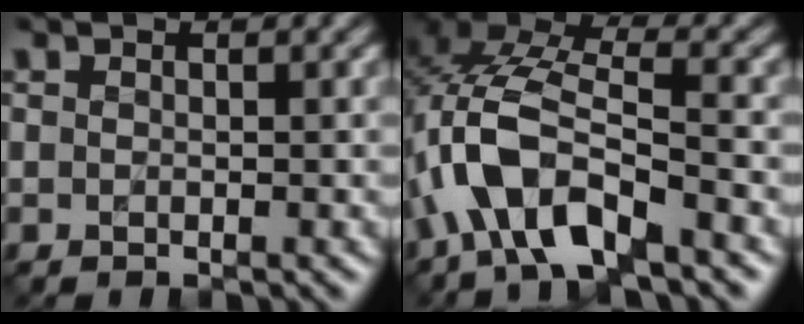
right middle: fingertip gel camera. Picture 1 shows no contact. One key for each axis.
{"total": 9.6, "fx": -4.0, "fy": 4.1, "fz": 7.7, "tx": -0.159, "ty": 0.015, "tz": -0.083}